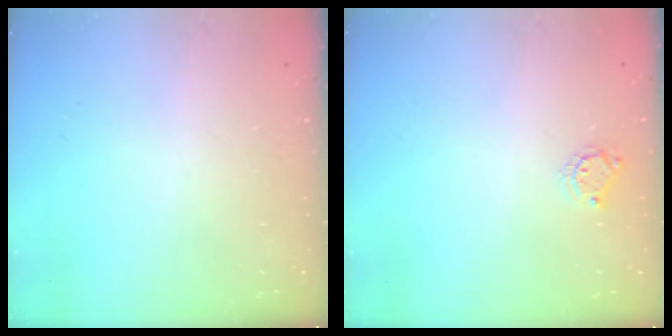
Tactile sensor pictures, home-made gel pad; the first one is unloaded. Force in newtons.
{"total": 4.1, "press": 4.1, "slide": 0.3}